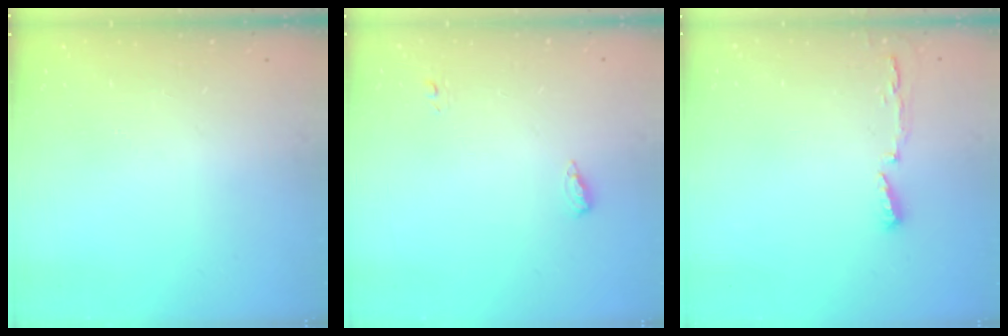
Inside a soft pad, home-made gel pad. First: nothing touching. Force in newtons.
{"total": 4.9, "press": 4.6, "slide": 1.5}
{"total": 4.1, "press": 4.0, "slide": 1.1}